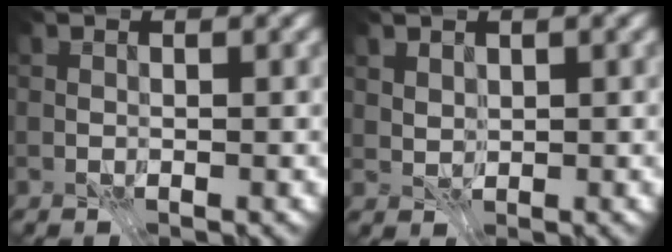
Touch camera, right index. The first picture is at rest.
{"total": 1.5, "force": [1.0, 1.0, 0.7], "torque": [-0.018, -0.006, 0.028]}